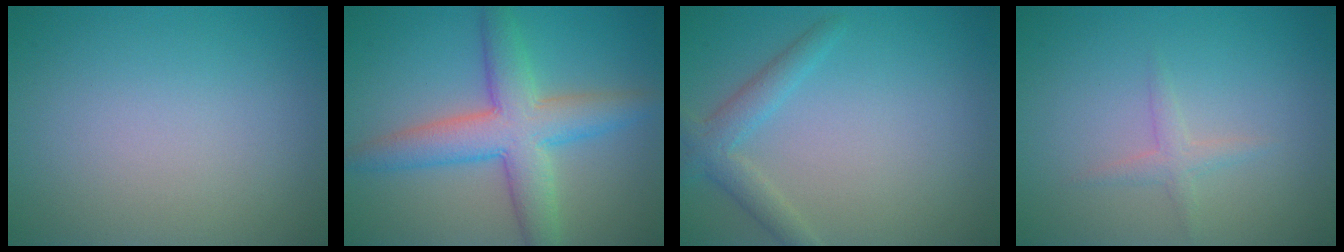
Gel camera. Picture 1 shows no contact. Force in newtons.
{"total": 6.7, "press": 6.7, "slide": 0.1}
{"total": 2.6, "press": 2.6, "slide": 0.1}
{"total": 1.3, "press": 1.3, "slide": 0.1}